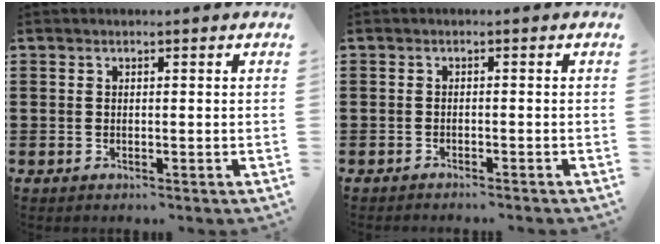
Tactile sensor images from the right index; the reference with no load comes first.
{"total": 1.0, "force": [-1.0, -0.2, 0.0], "torque": [-0.001, 0.000, -0.021]}